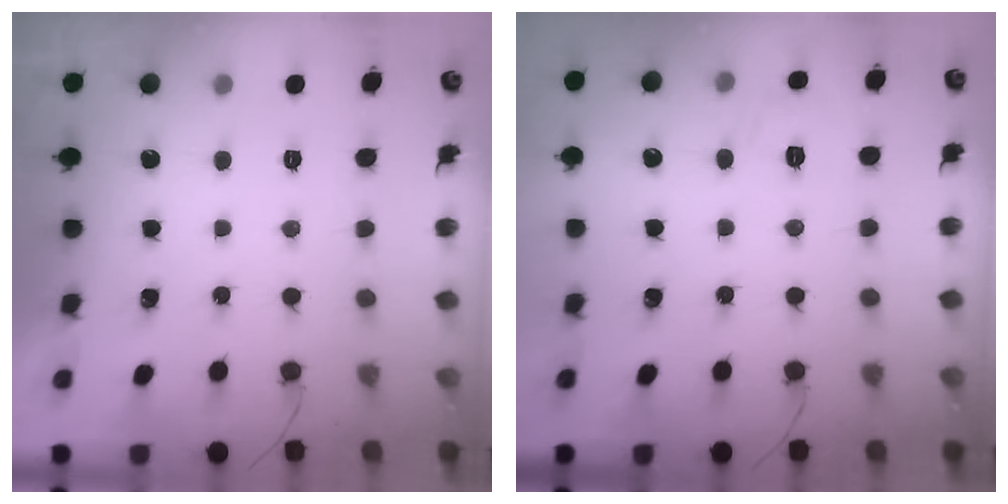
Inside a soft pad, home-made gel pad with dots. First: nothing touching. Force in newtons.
{"total": 3.9, "press": 3.7, "slide": 1.1}